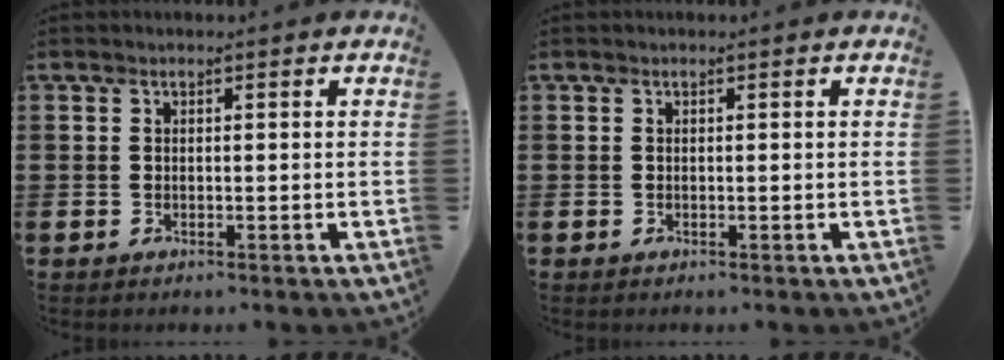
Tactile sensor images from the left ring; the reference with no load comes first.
{"total": 0.0}